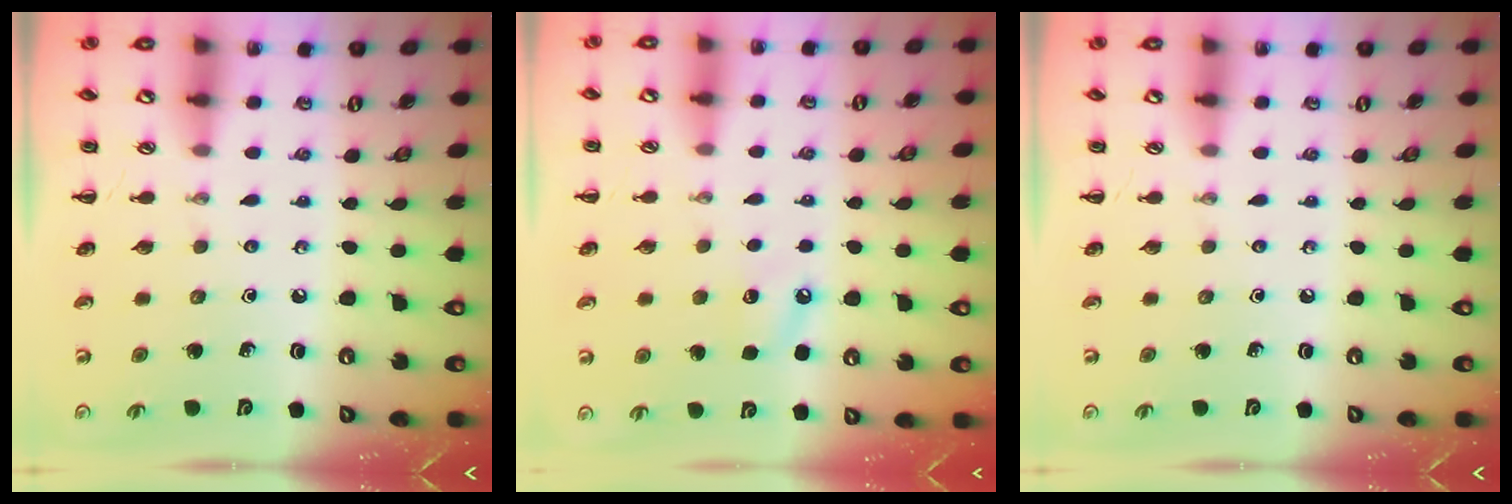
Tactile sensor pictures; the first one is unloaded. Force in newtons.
{"total": 5.1, "press": 4.9, "slide": 1.6}
{"total": 0.0}